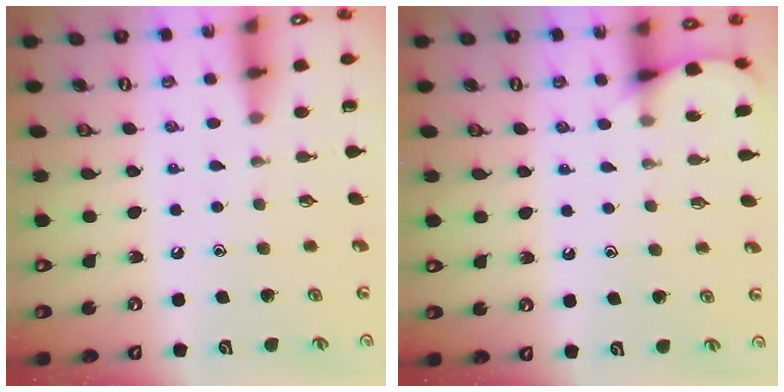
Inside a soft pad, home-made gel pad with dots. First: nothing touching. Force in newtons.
{"total": 5.7, "press": 5.7, "slide": 0.4}